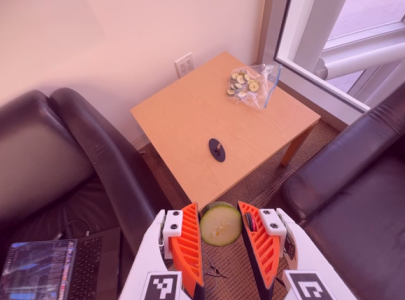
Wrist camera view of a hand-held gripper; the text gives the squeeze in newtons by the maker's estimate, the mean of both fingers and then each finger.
{"total": 8.4, "left": 8.3, "right": 8.5}